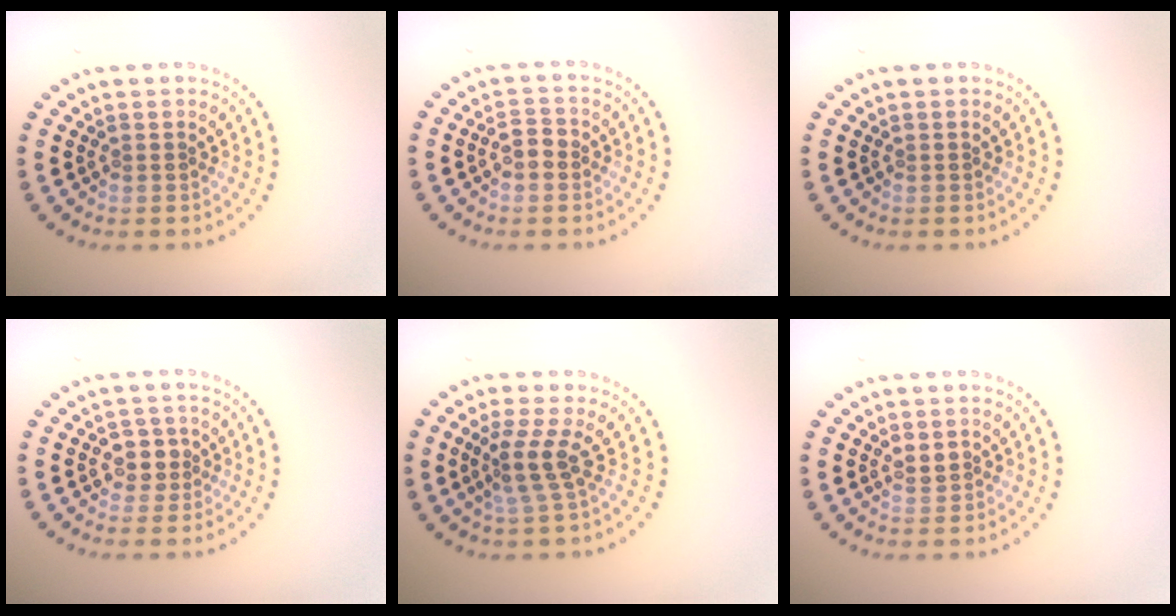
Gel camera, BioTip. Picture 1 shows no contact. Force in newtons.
{"total": 1.9, "press": 1.8, "slide": 0.5}
{"total": 0.0}
{"total": 2.2, "press": 2.0, "slide": 0.8}
{"total": 2.9, "press": 2.1, "slide": 2.0}
{"total": 1.3, "press": 1.3, "slide": 0.3}